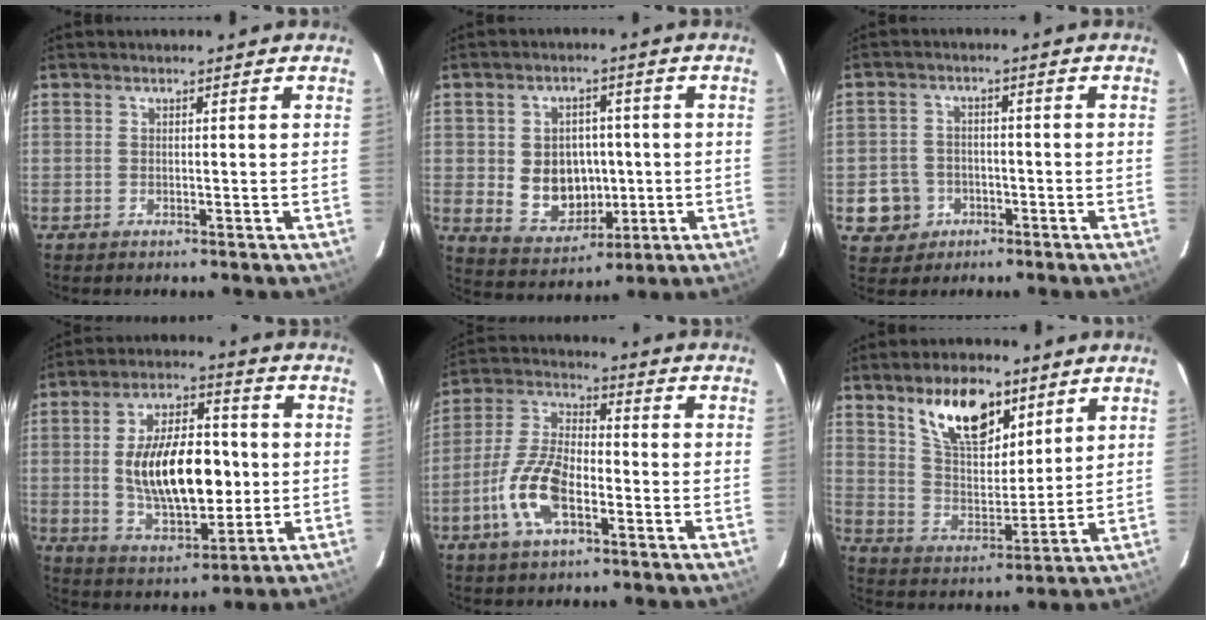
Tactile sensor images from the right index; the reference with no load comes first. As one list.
[{"total": 9.9, "force": [-0.7, 8.3, 5.4], "torque": [-0.119, 0.006, 0.011]}, {"total": 6.7, "force": [-2.5, 6.1, 1.1], "torque": [-0.038, 0.018, -0.032]}, {"total": 17.6, "force": [-0.3, 8.7, 15.3], "torque": [-0.269, 0.006, 0.010]}, {"total": 7.8, "force": [-3.8, 2.5, 6.4], "torque": [-0.142, 0.004, -0.077]}, {"total": 14.0, "force": [8.5, 6.7, 8.8], "torque": [-0.145, 0.004, 0.160]}]